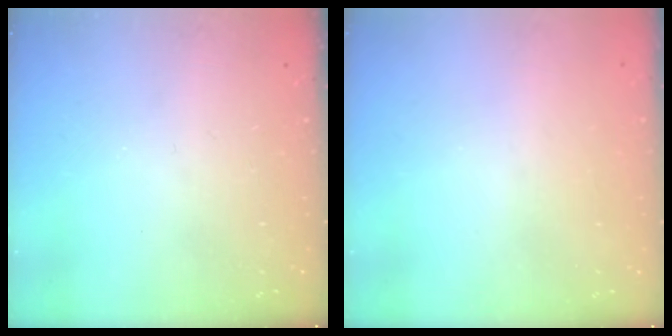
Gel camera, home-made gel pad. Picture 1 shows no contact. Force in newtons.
{"total": 0.9, "press": 0.9, "slide": 0.1}